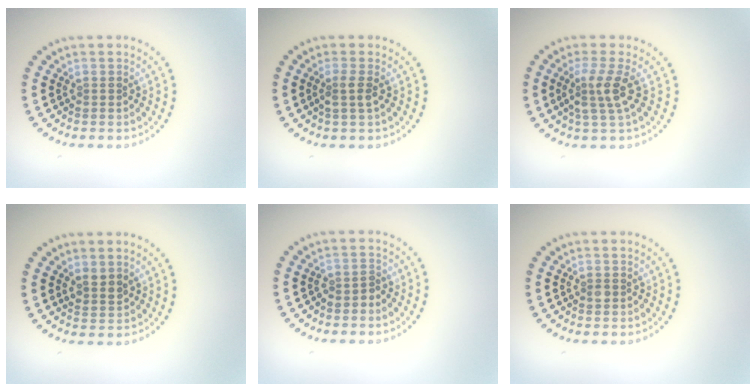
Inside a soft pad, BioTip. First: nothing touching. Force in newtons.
{"total": 1.6, "press": 1.3, "slide": 0.9}
{"total": 2.7, "press": 2.0, "slide": 1.8}
{"total": 1.5, "press": 1.3, "slide": 0.8}
{"total": 1.2, "press": 1.0, "slide": 0.7}
{"total": 0.8, "press": 0.8, "slide": 0.1}